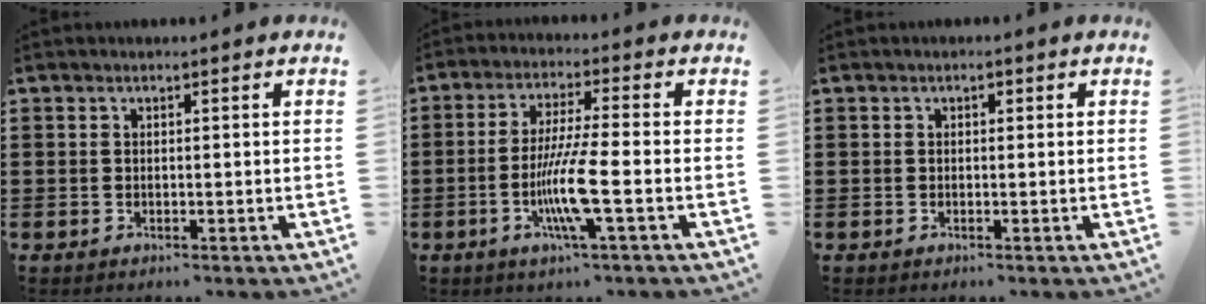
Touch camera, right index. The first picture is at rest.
{"total": 8.6, "force": [-2.7, 0.5, 8.2], "torque": [-0.168, -0.020, -0.055]}
{"total": 0.7, "force": [0.0, 0.3, 0.7], "torque": [-0.014, 0.001, -0.001]}